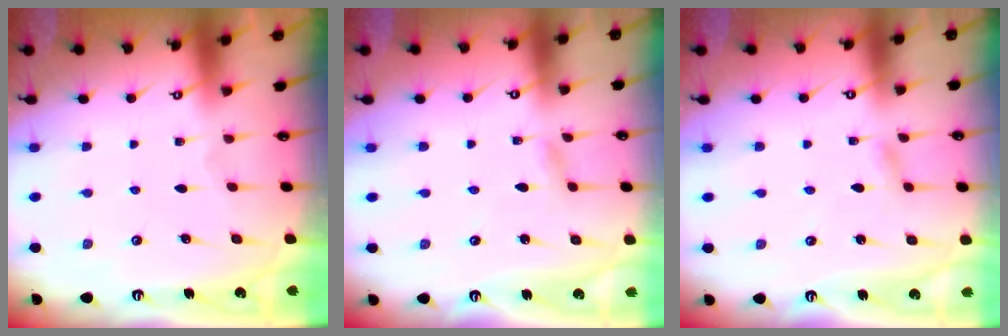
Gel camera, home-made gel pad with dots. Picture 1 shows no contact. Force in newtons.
{"total": 1.5, "press": 1.5, "slide": 0.1}
{"total": 1.4, "press": 1.4, "slide": 0.1}